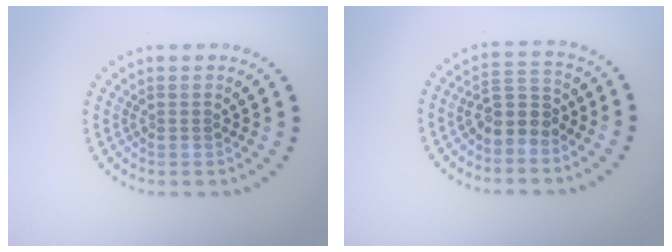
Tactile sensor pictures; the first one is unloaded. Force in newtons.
{"total": 3.0, "press": 2.7, "slide": 1.2}